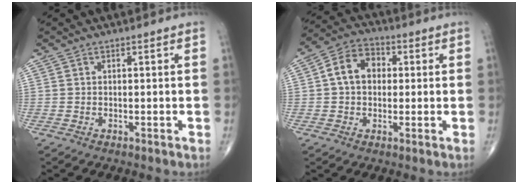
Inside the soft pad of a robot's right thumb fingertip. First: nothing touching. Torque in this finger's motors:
{"motor_torque": [0.02, 0.23, 0.27, 0.14, 0.07]}